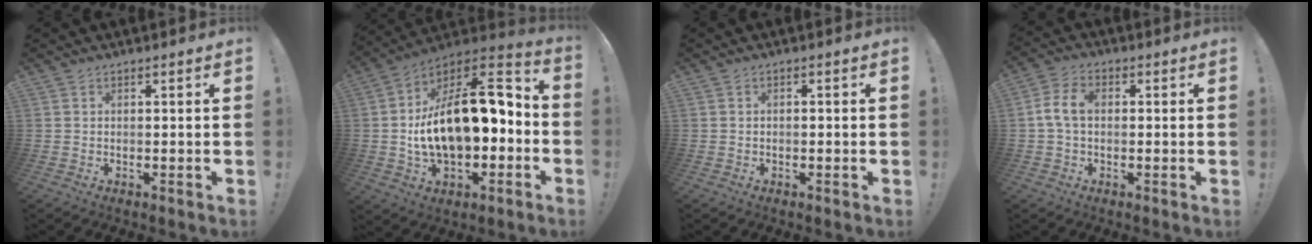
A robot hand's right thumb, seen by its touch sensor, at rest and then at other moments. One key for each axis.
{"total": 21.7, "fx": 1.0, "fy": 12.2, "fz": 17.9, "tx": -0.265, "ty": -0.007, "tz": 0.032}
{"total": 0.9, "fx": -0.7, "fy": 0.3, "fz": 0.4, "tx": -0.008, "ty": 0.003, "tz": -0.012}
{"total": 7.3, "fx": 0.2, "fy": 4.7, "fz": 5.5, "tx": -0.106, "ty": 0.013, "tz": 0.005}